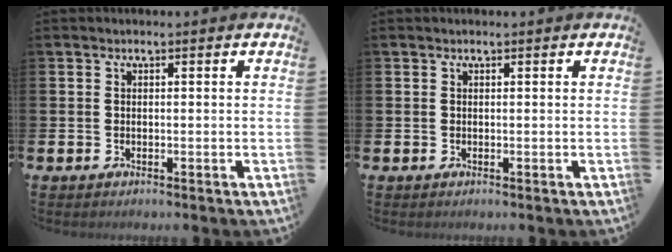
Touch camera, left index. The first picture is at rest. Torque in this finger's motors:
{"motor_torque": [-0.04, -0.18, -0.18, -0.01]}